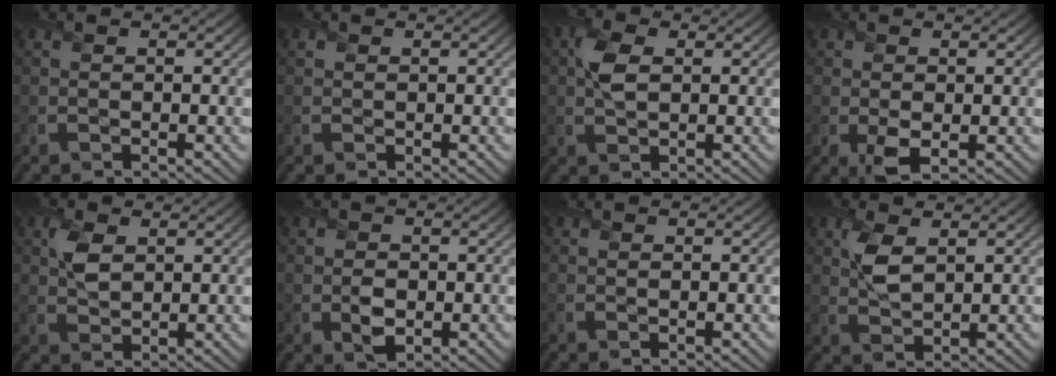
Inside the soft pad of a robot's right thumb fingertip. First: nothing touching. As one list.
[{"total": 0.6, "force": [0.2, 0.5, 0.1], "torque": [0.000, -0.003, 0.004]}, {"total": 3.8, "force": [0.9, 2.2, 3.0], "torque": [-0.074, 0.008, 0.013]}, {"total": 2.8, "force": [-0.3, 1.8, 2.1], "torque": [-0.047, -0.013, -0.005]}, {"total": 3.6, "force": [1.4, 2.2, 2.6], "torque": [-0.063, 0.004, 0.026]}, {"total": 2.7, "force": [-0.4, 2.1, 1.6], "torque": [-0.032, -0.011, -0.007]}, {"total": 0.0}, {"total": 4.3, "force": [1.7, 2.1, 3.3], "torque": [-0.082, 0.003, 0.035]}]